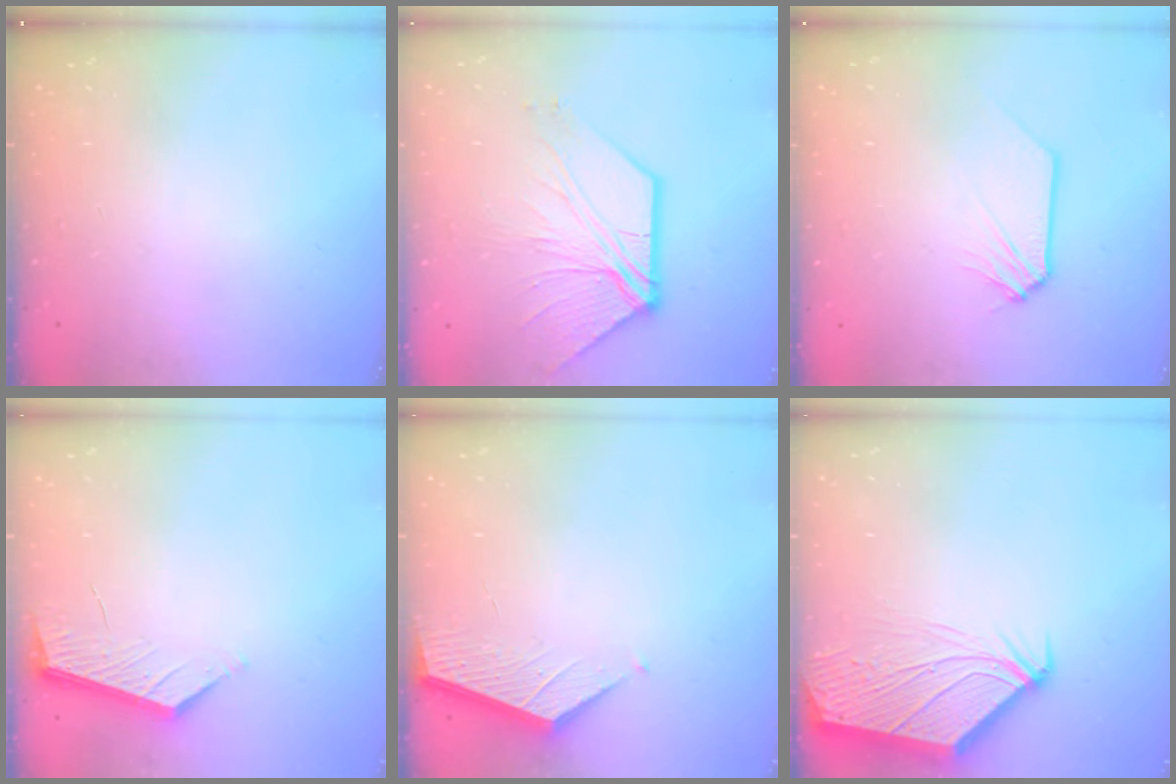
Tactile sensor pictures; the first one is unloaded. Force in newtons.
{"total": 9.7, "press": 9.7, "slide": 0.4}
{"total": 1.1, "press": 1.1, "slide": 0.2}
{"total": 4.6, "press": 4.6, "slide": 0.5}
{"total": 2.6, "press": 2.6, "slide": 0.3}
{"total": 7.1, "press": 7.0, "slide": 1.0}